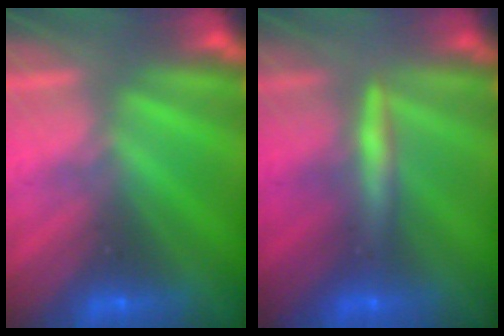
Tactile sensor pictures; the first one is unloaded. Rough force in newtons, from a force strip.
{"total": 2.5}